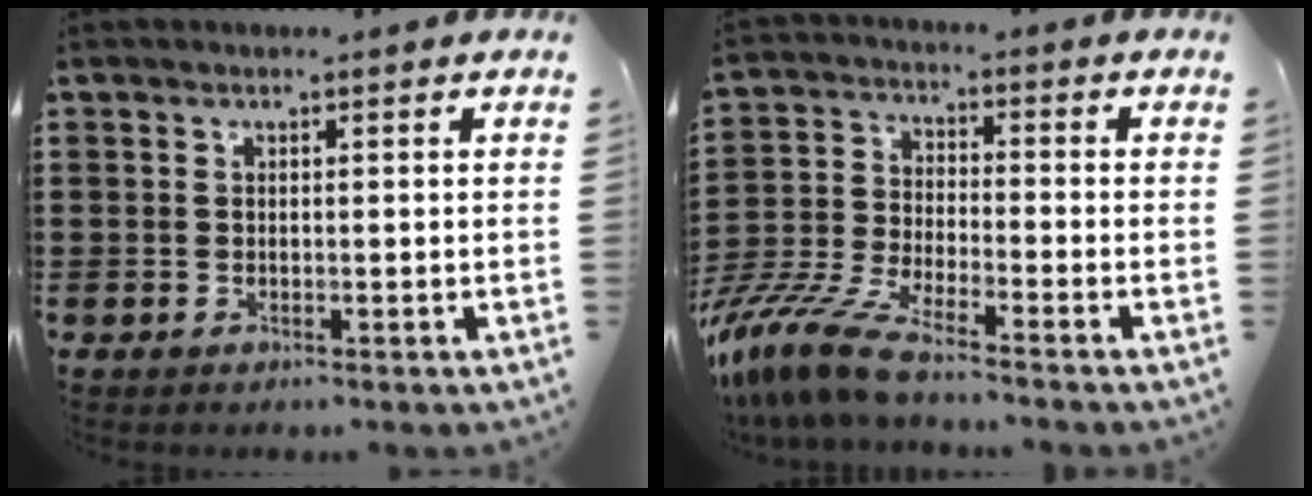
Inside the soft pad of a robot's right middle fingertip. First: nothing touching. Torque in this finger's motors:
{"motor_torque": [1.25, -0.38, 0.84, 0.21]}